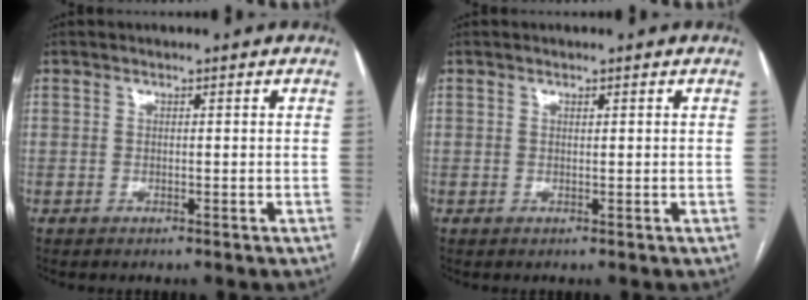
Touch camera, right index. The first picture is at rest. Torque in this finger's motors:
{"motor_torque": [-0.13, 0.09, -0.03, -0.01]}